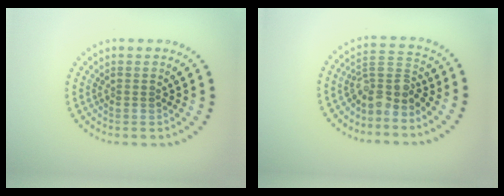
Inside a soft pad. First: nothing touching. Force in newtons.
{"total": 3.5, "press": 2.6, "slide": 2.4}